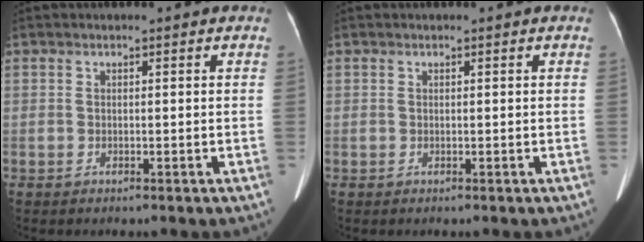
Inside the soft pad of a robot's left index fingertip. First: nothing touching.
{"total": 0.0}